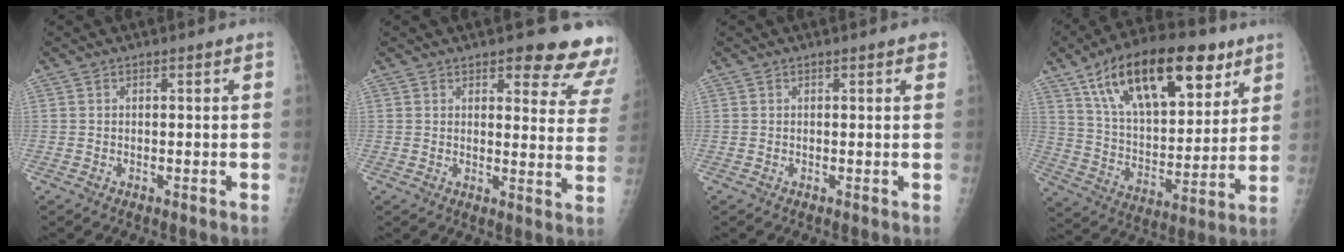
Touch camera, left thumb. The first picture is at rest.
{"total": 13.5, "force": [11.3, 4.4, 6.1], "torque": [-0.014, -0.073, 0.107]}
{"total": 1.4, "force": [0.8, 0.4, 1.1], "torque": [-0.013, 0.000, 0.007]}
{"total": 25.3, "force": [13.8, 11.7, 17.7], "torque": [-0.259, -0.028, 0.233]}